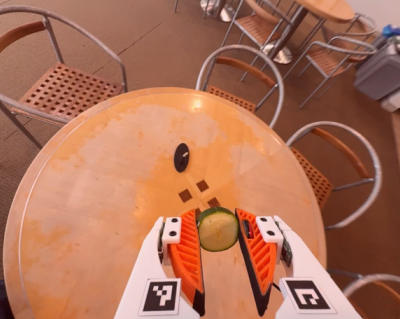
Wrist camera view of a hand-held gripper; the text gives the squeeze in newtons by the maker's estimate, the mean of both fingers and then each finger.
{"total": 9.2, "left": 9.1, "right": 9.3}